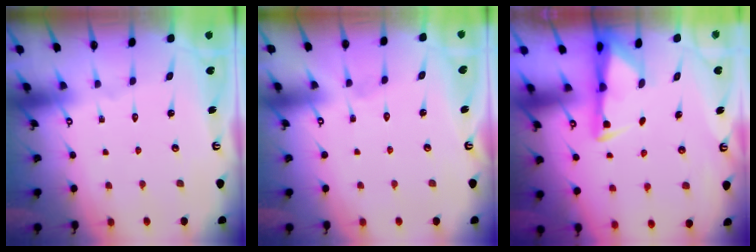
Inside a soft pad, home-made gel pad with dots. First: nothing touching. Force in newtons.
{"total": 2.6, "press": 2.6, "slide": 0.2}
{"total": 3.0, "press": 2.9, "slide": 0.5}